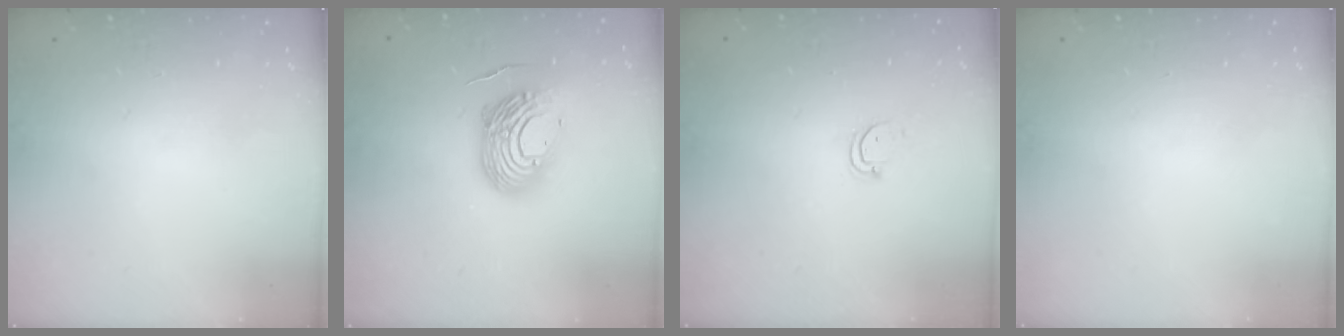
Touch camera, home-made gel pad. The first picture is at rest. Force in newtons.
{"total": 13.1, "press": 12.9, "slide": 2.2}
{"total": 3.5, "press": 3.5, "slide": 0.4}
{"total": 0.0}